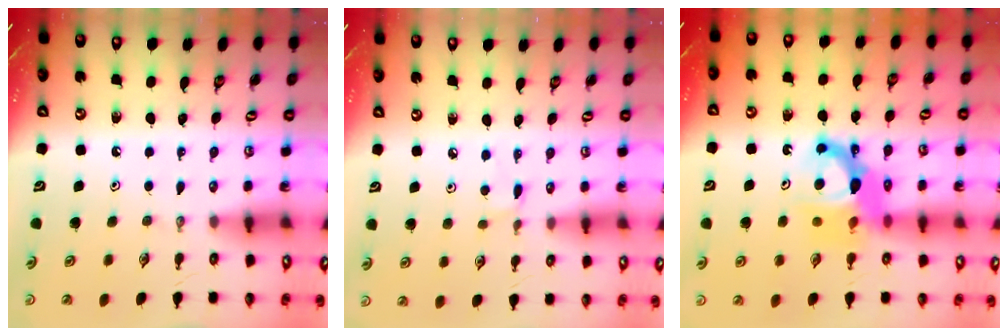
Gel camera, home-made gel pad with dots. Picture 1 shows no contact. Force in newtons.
{"total": 2.8, "press": 2.7, "slide": 0.5}
{"total": 12.1, "press": 12.0, "slide": 1.9}